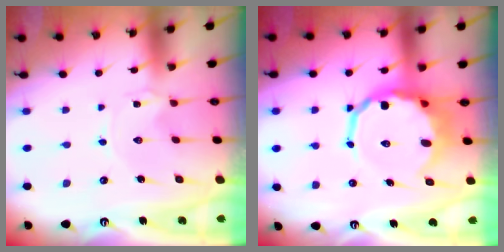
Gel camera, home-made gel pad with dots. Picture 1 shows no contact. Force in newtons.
{"total": 12.8, "press": 12.4, "slide": 2.9}